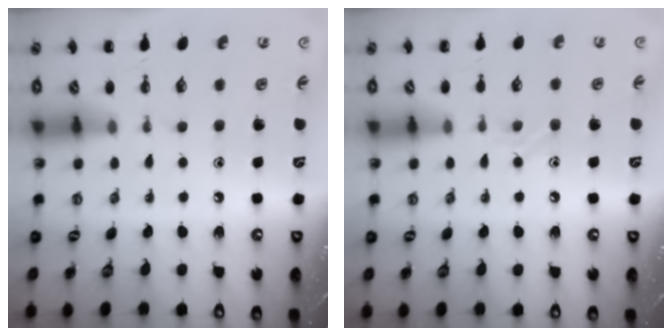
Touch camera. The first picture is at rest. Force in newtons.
{"total": 7.1, "press": 6.9, "slide": 1.5}